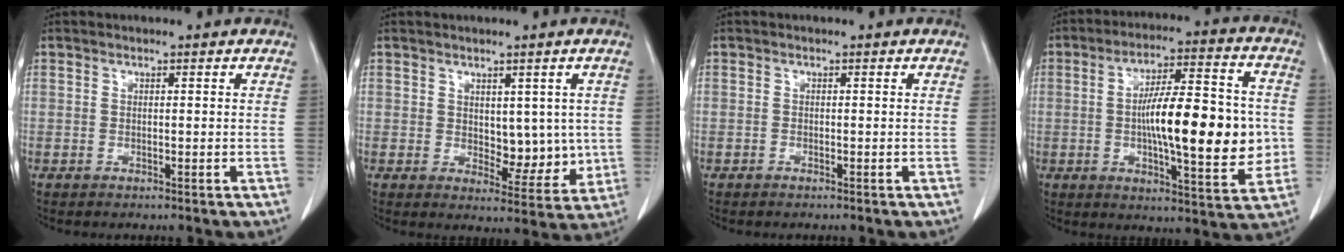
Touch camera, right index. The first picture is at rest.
{"total": 6.6, "force": [0.7, 3.8, 5.3], "torque": [-0.058, -0.007, 0.023]}
{"total": 0.0}
{"total": 17.7, "force": [-1.1, 4.1, 17.2], "torque": [-0.271, 0.012, -0.016]}